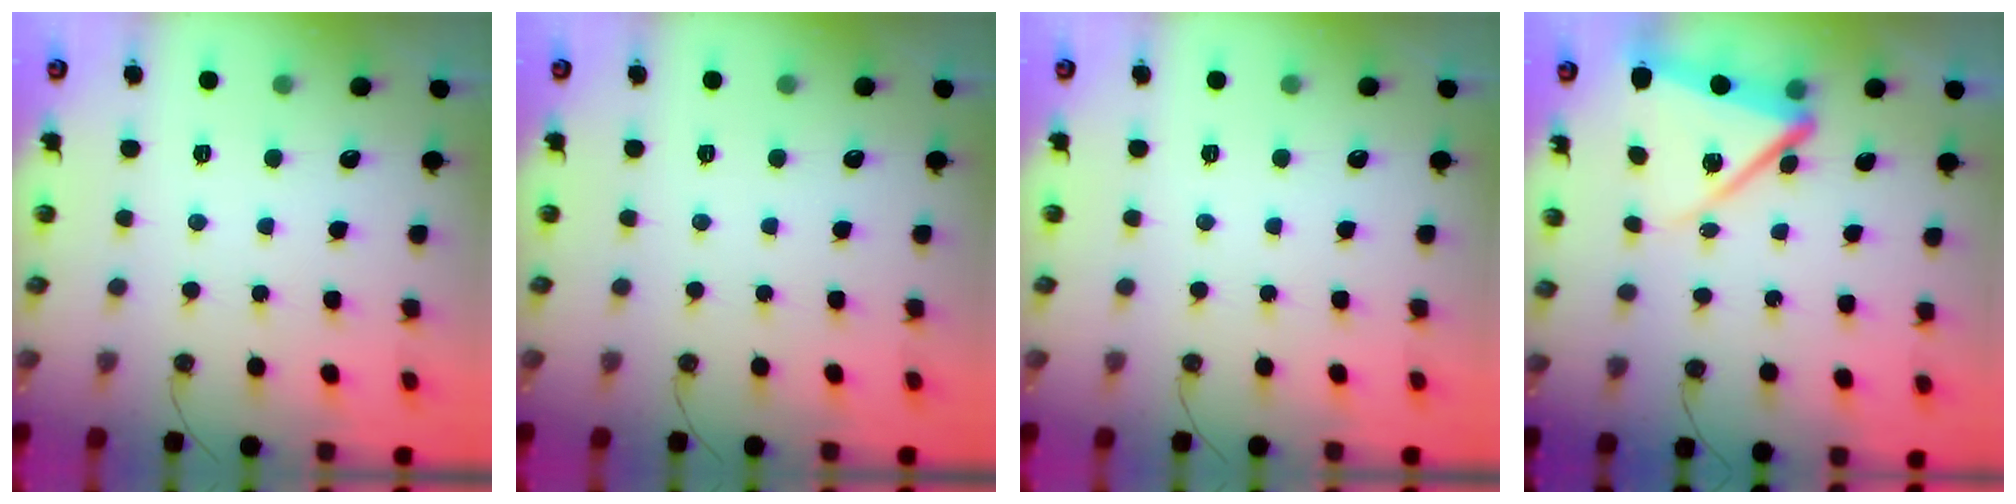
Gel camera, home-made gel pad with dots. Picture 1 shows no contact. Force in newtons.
{"total": 0.0}
{"total": 0.0}
{"total": 10.6, "press": 10.5, "slide": 2.0}